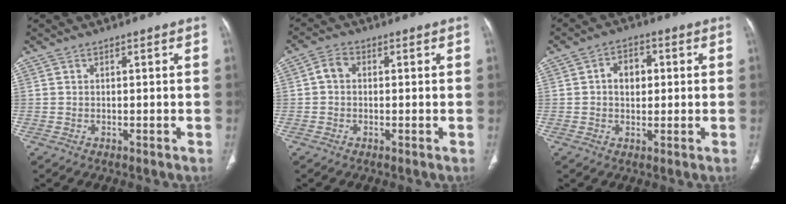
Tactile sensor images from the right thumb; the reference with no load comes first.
{"total": 3.0, "force": [0.1, 2.3, 1.8], "torque": [-0.031, 0.011, -0.005]}
{"total": 5.6, "force": [0.7, 4.0, 3.9], "torque": [-0.042, 0.009, 0.006]}